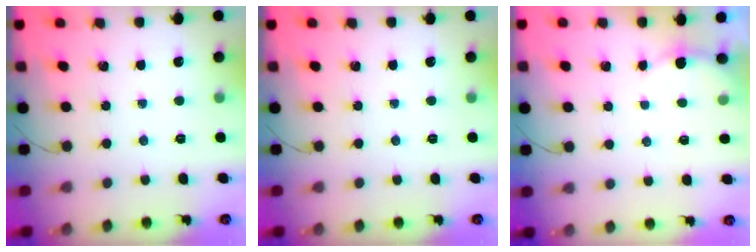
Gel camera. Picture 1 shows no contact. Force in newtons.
{"total": 0.0}
{"total": 2.7, "press": 2.6, "slide": 0.6}